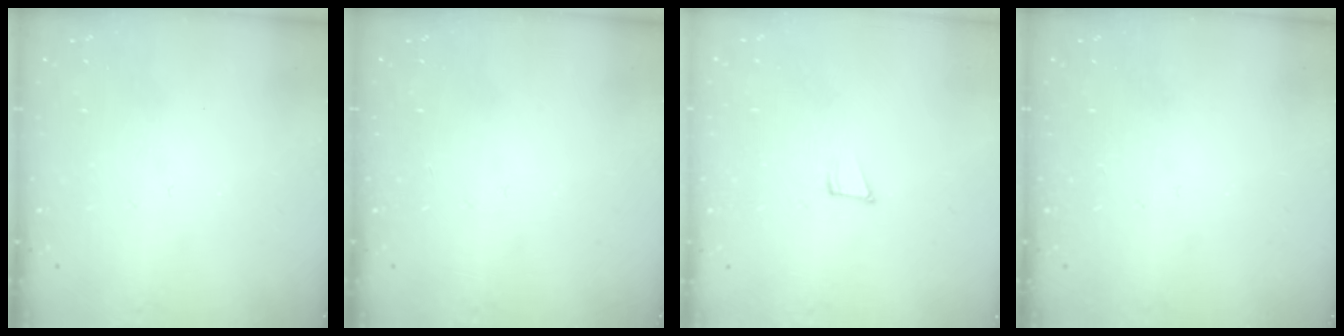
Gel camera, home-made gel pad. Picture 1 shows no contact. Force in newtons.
{"total": 0.0}
{"total": 7.0, "press": 6.8, "slide": 1.4}
{"total": 0.0}